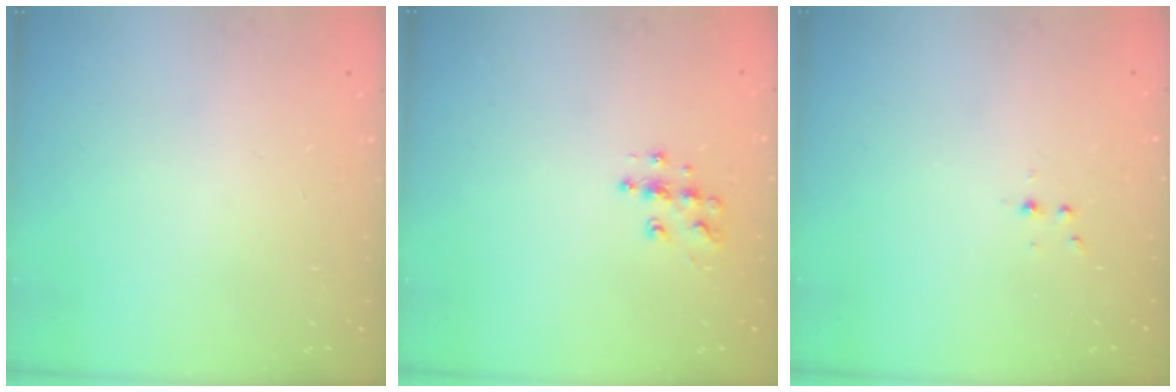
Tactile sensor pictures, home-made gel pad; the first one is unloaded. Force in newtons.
{"total": 8.7, "press": 8.7, "slide": 0.5}
{"total": 3.0, "press": 2.6, "slide": 1.5}